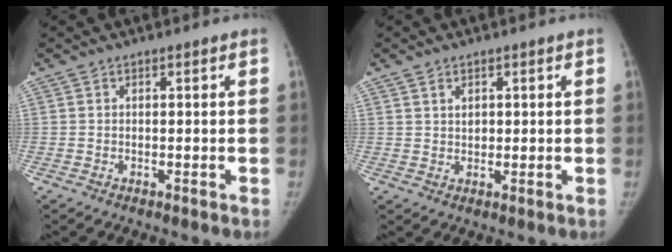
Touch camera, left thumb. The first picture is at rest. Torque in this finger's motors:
{"motor_torque": [-0.33, 0.12, -0.11, 0.01, -0.01]}